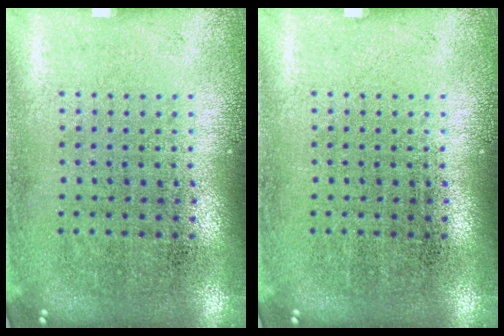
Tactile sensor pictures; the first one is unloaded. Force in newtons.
{"total": 0.0}